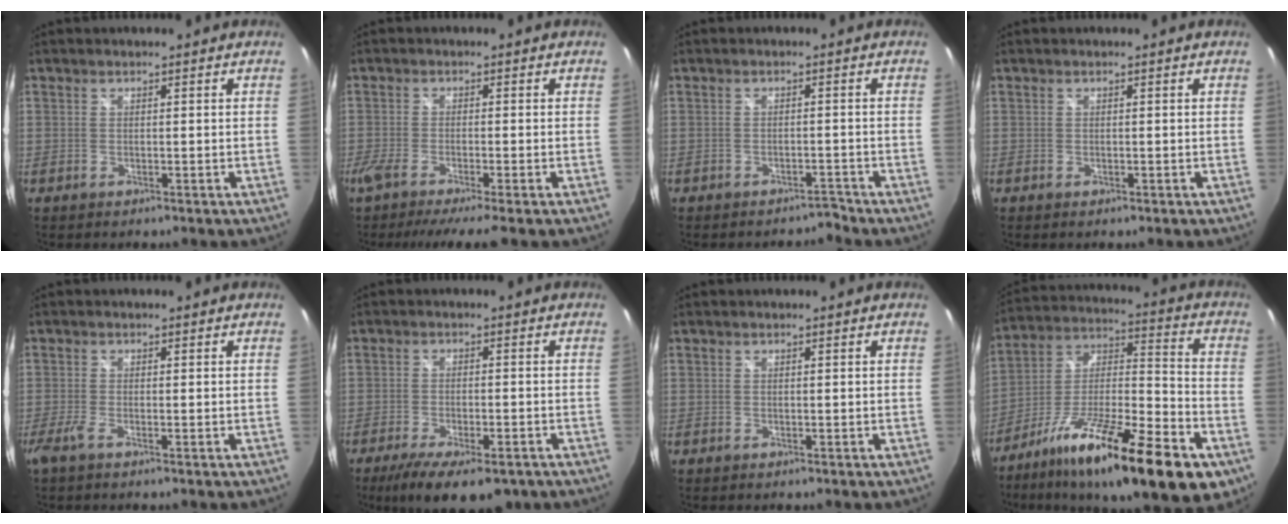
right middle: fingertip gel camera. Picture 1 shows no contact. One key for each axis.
{"total": 6.4, "fx": -5.3, "fy": -0.8, "fz": 3.6, "tx": -0.072, "ty": -0.030, "tz": -0.091}
{"total": 2.0, "fx": -1.9, "fy": 0.6, "fz": -0.2, "tx": 0.007, "ty": 0.006, "tz": -0.027}
{"total": 0.0}
{"total": 1.8, "fx": -1.1, "fy": -0.1, "fz": 1.4, "tx": -0.031, "ty": -0.007, "tz": -0.026}
{"total": 12.3, "fx": -8.4, "fy": 4.1, "fz": 8.0, "tx": -0.163, "ty": -0.036, "tz": -0.127}
{"total": 0.0}
{"total": 26.3, "fx": -14.8, "fy": 6.5, "fz": 20.8, "tx": -0.330, "ty": -0.024, "tz": -0.240}